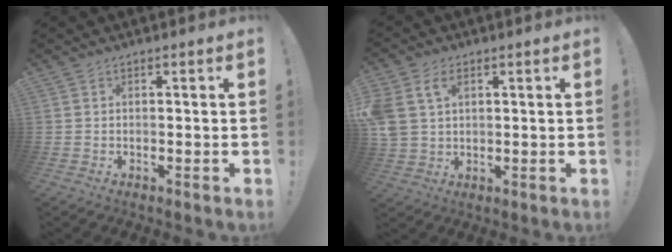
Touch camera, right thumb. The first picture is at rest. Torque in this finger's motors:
{"motor_torque": [0.26, 0.29, 0.66, 0.45, 0.12]}